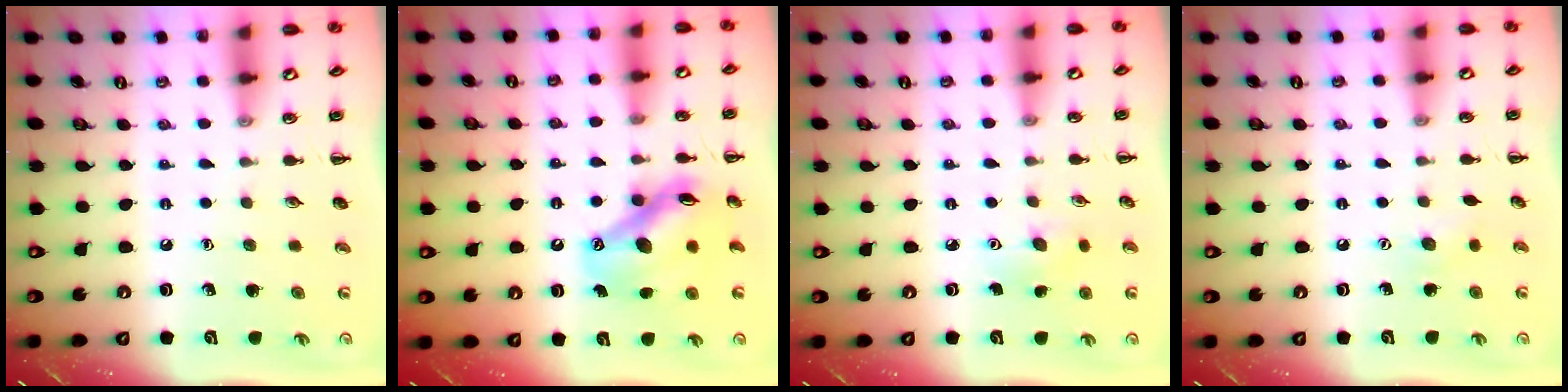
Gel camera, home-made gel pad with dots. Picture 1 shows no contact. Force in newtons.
{"total": 12.6, "press": 12.2, "slide": 3.3}
{"total": 4.7, "press": 4.5, "slide": 1.1}
{"total": 5.0, "press": 4.9, "slide": 1.1}